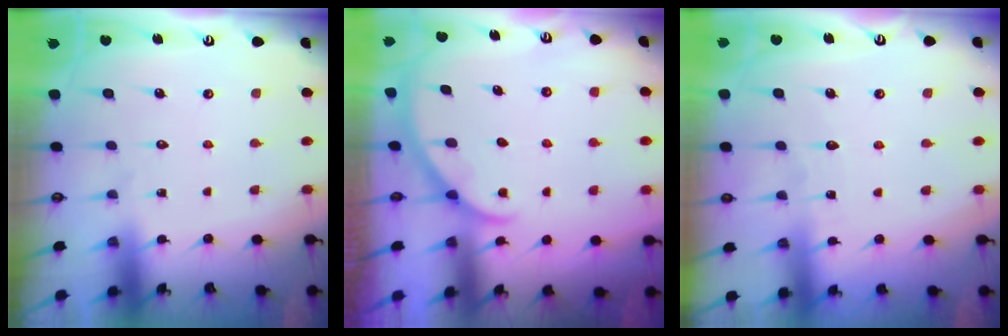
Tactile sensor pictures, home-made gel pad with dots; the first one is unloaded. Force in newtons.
{"total": 1.5, "press": 1.5, "slide": 0.2}
{"total": 2.0, "press": 2.0, "slide": 0.1}